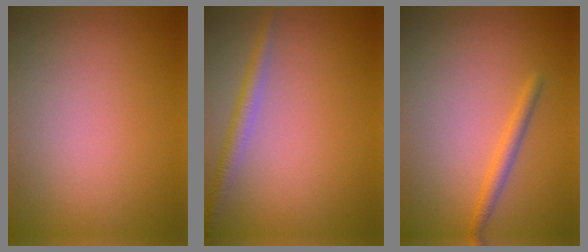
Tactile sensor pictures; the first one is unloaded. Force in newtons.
{"total": 1.9, "press": 1.9, "slide": 0.0}
{"total": 1.6, "press": 1.6, "slide": 0.1}